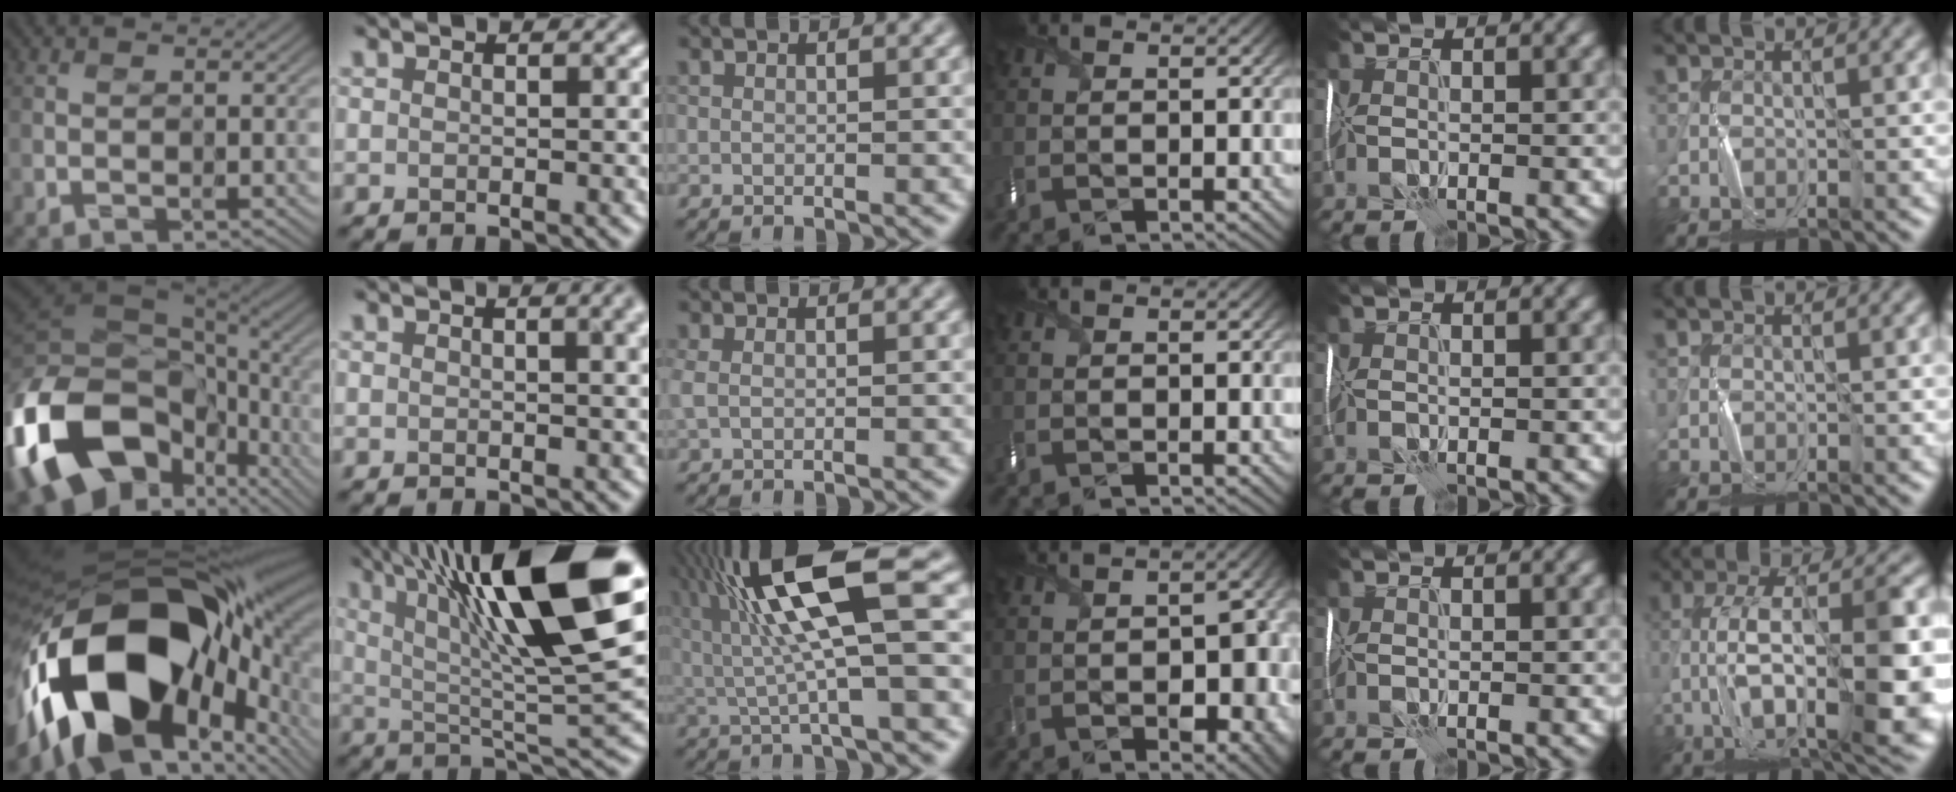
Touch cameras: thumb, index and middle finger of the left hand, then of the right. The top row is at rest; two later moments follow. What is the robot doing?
{"motion": "wrap", "object": "thread"}